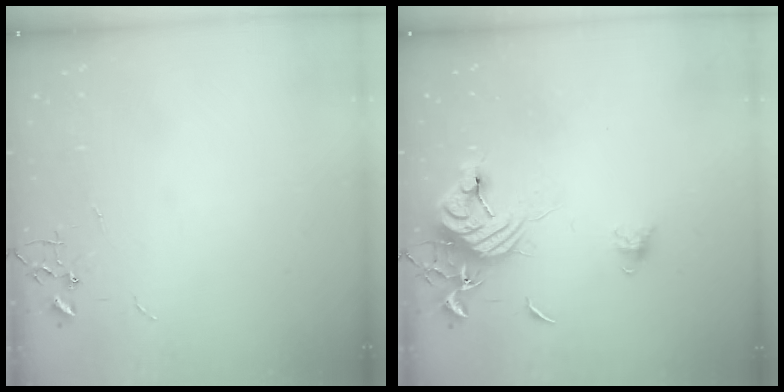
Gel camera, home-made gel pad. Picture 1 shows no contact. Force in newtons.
{"total": 14.3, "press": 14.2, "slide": 1.4}